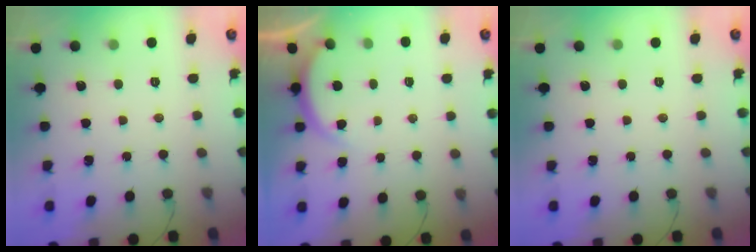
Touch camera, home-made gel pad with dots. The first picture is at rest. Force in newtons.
{"total": 3.0, "press": 2.9, "slide": 0.5}
{"total": 0.0}